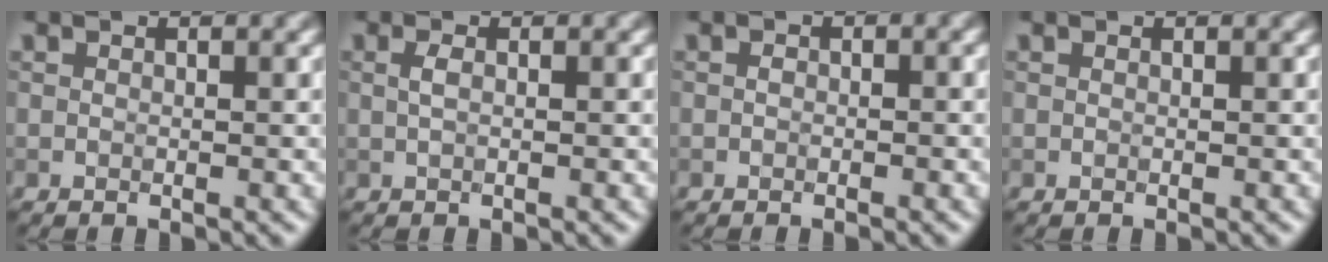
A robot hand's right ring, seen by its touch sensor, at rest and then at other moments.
{"total": 0.9, "force": [0.2, 0.2, 0.8], "torque": [-0.018, 0.002, 0.004]}
{"total": 0.6, "force": [-0.3, 0.3, 0.4], "torque": [-0.006, 0.001, -0.005]}
{"total": 0.0}